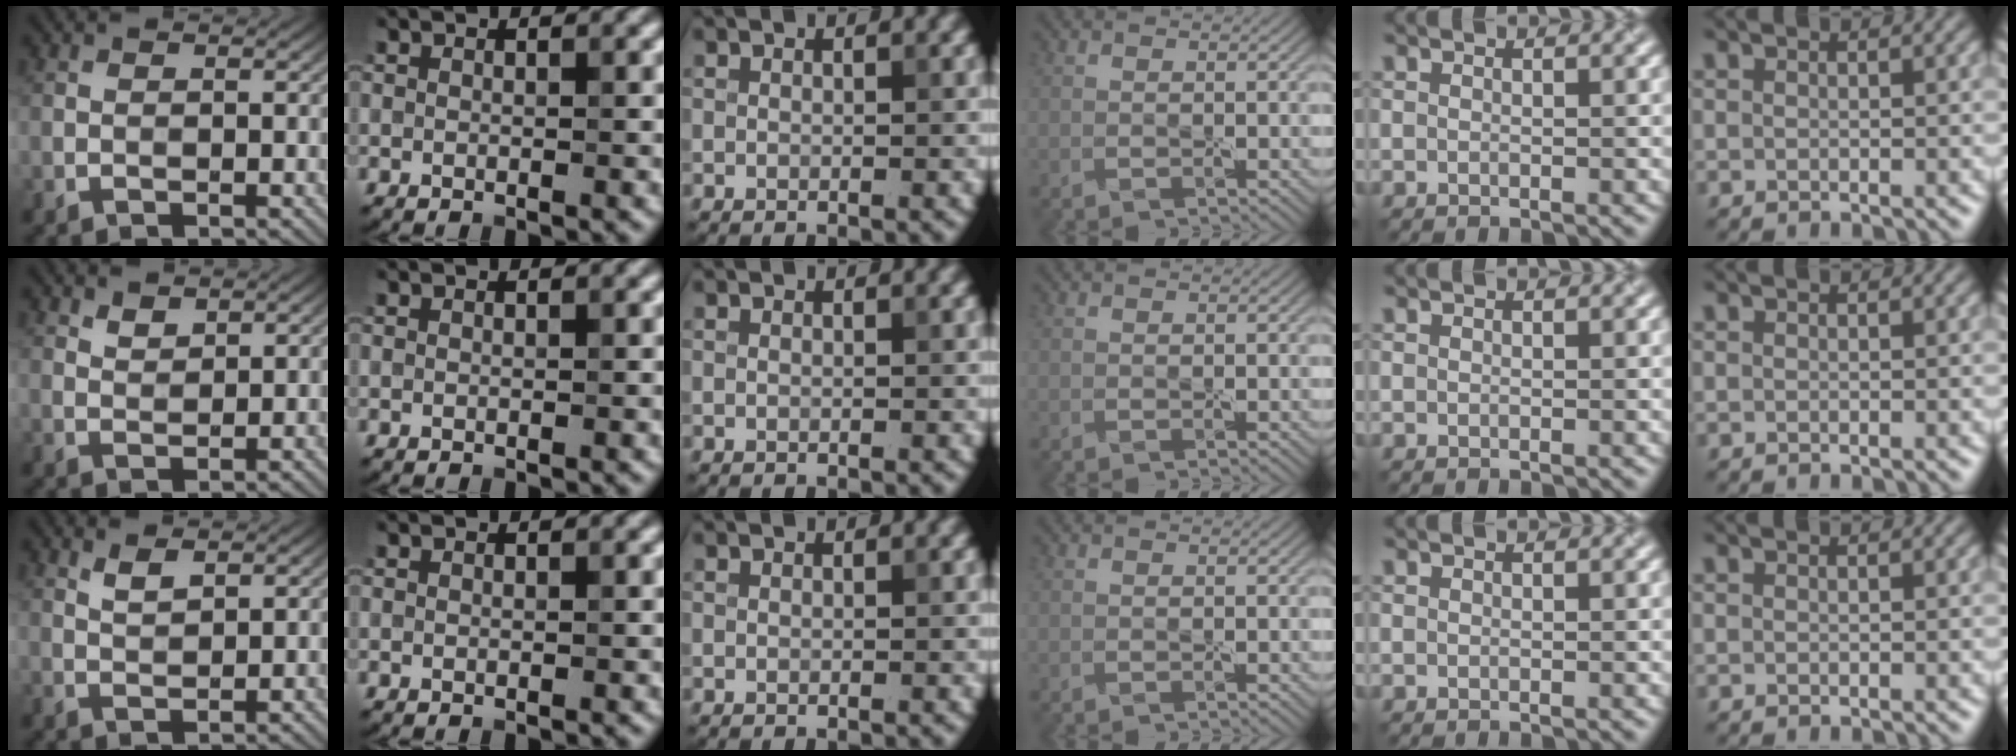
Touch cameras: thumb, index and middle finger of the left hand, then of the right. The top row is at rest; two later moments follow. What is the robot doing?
{"motion": "peel", "object": "bandage"}